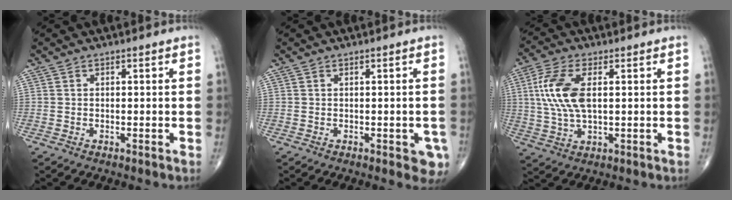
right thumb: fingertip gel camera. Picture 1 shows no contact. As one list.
[{"total": 3.8, "force": [-1.3, 1.7, 3.1], "torque": [-0.013, -0.002, -0.013]}, {"total": 10.8, "force": [1.9, 5.1, 9.3], "torque": [-0.209, 0.002, 0.039]}]